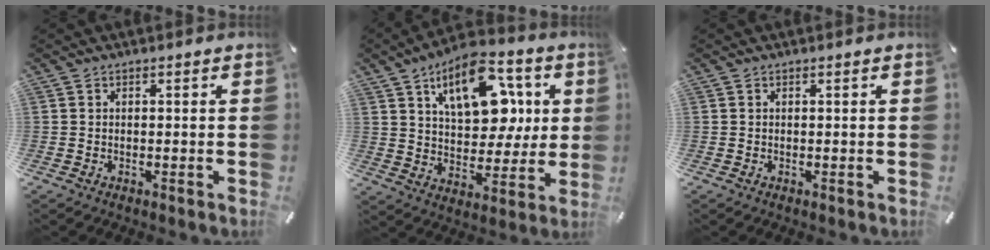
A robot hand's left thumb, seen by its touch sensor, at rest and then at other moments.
{"total": 17.7, "force": [7.3, 10.8, 12.0], "torque": [-0.176, -0.017, 0.126]}
{"total": 0.0}